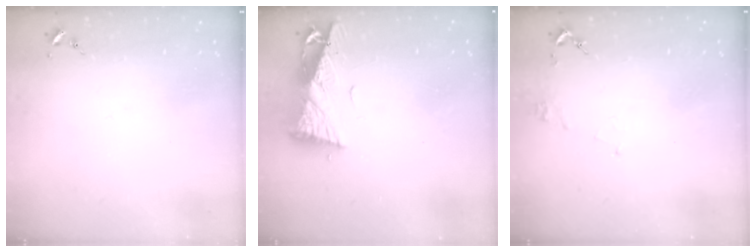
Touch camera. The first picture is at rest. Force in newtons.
{"total": 10.1, "press": 10.0, "slide": 1.4}
{"total": 3.7, "press": 3.7, "slide": 0.5}